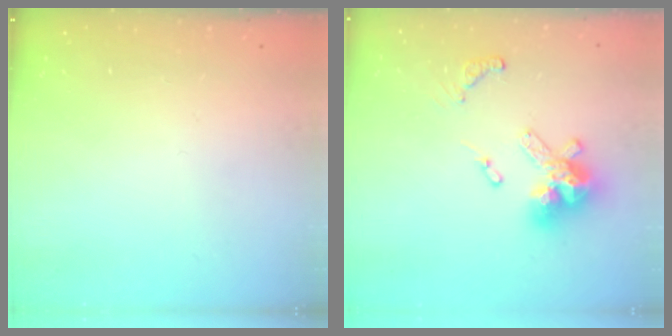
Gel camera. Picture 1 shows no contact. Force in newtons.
{"total": 13.7, "press": 13.6, "slide": 1.8}